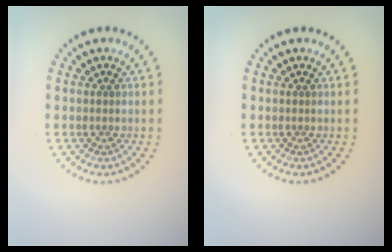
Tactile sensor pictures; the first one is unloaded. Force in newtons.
{"total": 0.0}